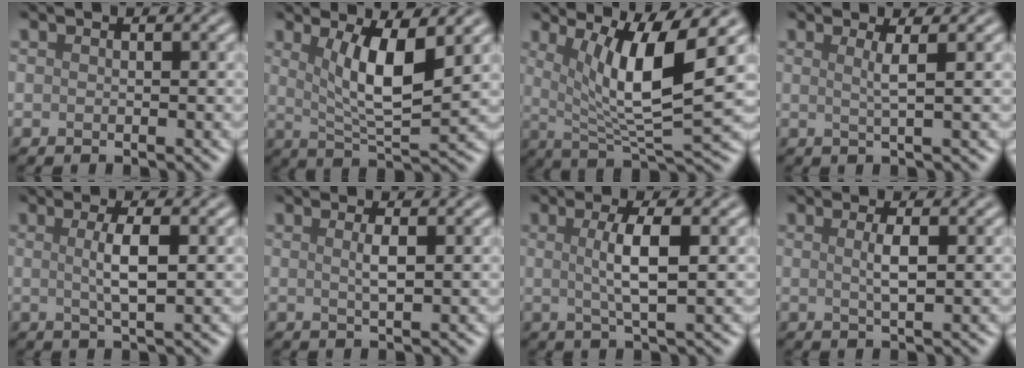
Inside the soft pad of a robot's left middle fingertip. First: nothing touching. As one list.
[{"total": 6.1, "force": [1.8, 1.6, 5.6], "torque": [-0.100, -0.011, 0.040]}, {"total": 8.6, "force": [2.7, 2.0, 7.9], "torque": [-0.127, -0.013, 0.051]}, {"total": 1.8, "force": [0.5, 0.4, 1.7], "torque": [-0.030, -0.002, 0.003]}, {"total": 3.0, "force": [0.3, 0.7, 3.0], "torque": [-0.055, 0.003, 0.004]}, {"total": 1.6, "force": [0.3, 0.3, 1.5], "torque": [-0.028, 0.001, 0.003]}, {"total": 3.8, "force": [0.4, 0.8, 3.7], "torque": [-0.069, 0.001, 0.006]}, {"total": 2.0, "force": [0.3, 0.4, 1.9], "torque": [-0.035, 0.001, 0.004]}]